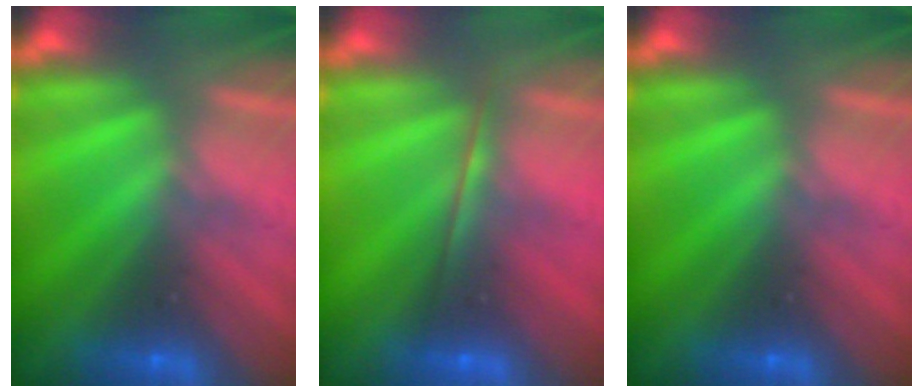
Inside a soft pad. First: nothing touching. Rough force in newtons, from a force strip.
{"total": 1.7}
{"total": 0.0}